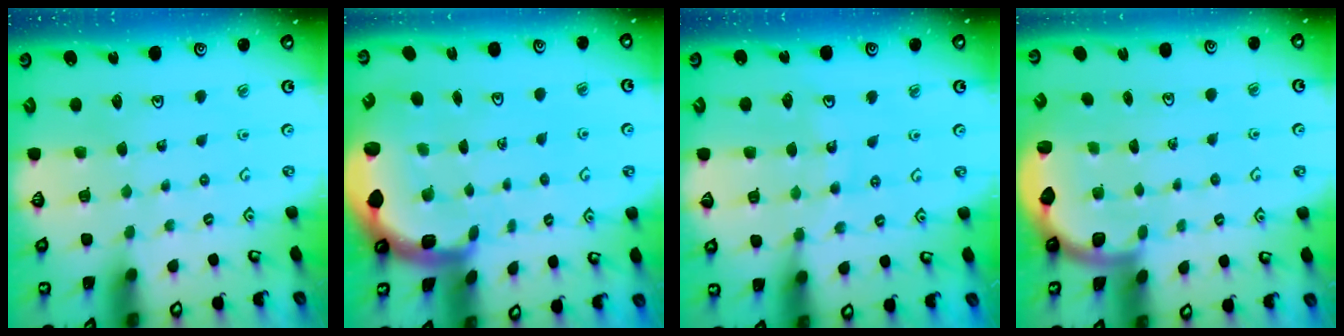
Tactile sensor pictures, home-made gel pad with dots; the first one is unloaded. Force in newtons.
{"total": 3.7, "press": 3.6, "slide": 1.0}
{"total": 9.5, "press": 8.9, "slide": 3.4}
{"total": 2.1, "press": 2.0, "slide": 0.7}